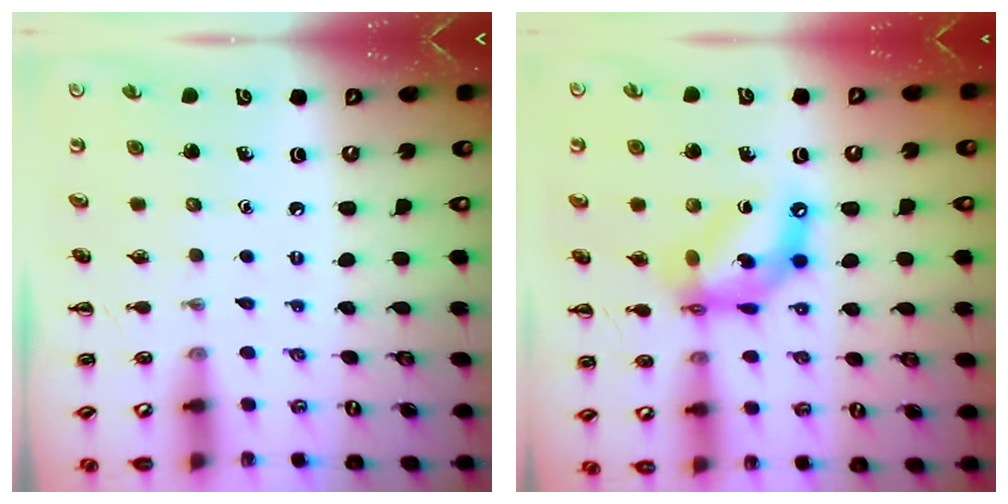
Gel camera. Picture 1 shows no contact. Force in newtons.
{"total": 12.7, "press": 12.3, "slide": 3.2}